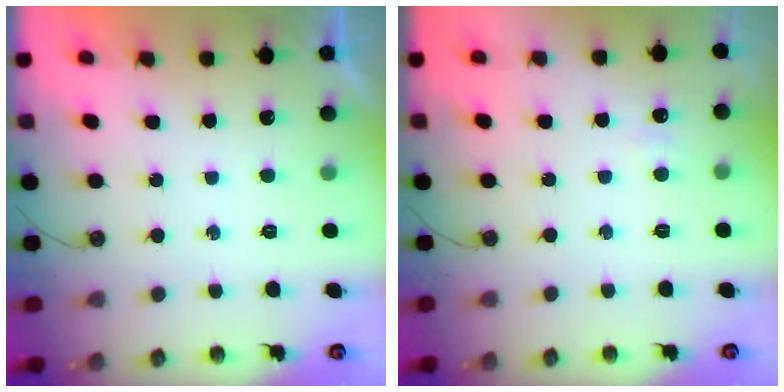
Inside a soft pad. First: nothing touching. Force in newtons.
{"total": 2.9, "press": 2.5, "slide": 1.6}